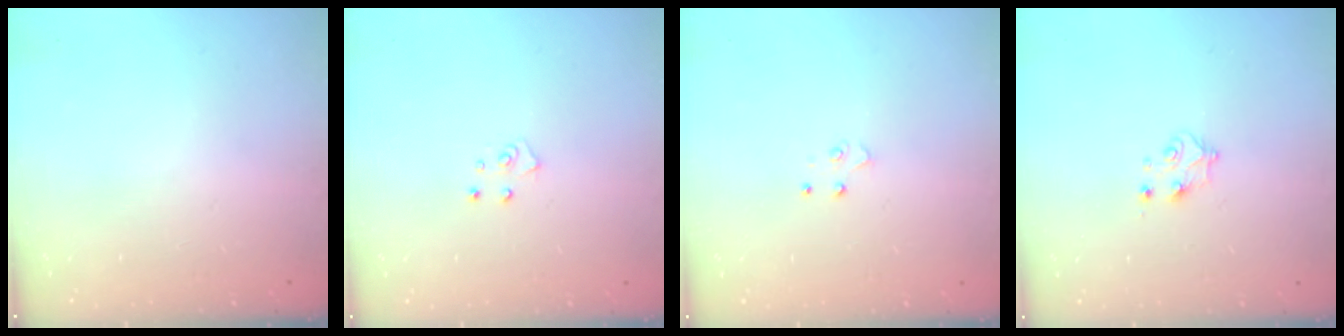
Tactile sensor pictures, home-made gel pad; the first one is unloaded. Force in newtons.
{"total": 4.2, "press": 4.1, "slide": 0.4}
{"total": 3.5, "press": 3.5, "slide": 0.3}
{"total": 4.4, "press": 4.4, "slide": 0.5}